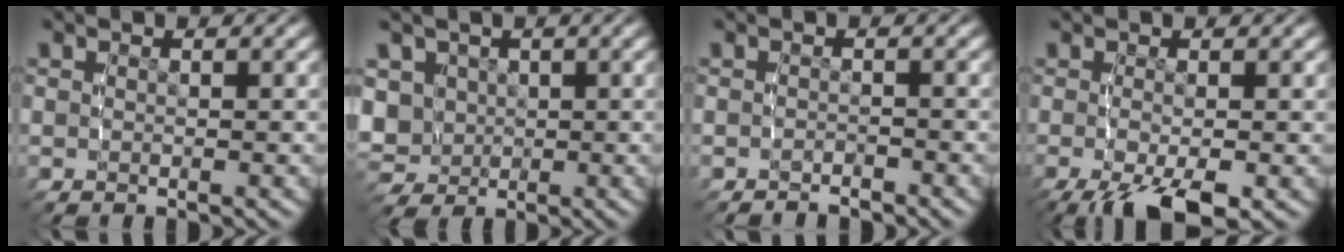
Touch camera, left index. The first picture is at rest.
{"total": 8.7, "force": [-0.1, 8.0, 3.2], "torque": [-0.096, -0.040, 0.010]}
{"total": 1.7, "force": [-1.7, 0.0, 0.0], "torque": [-0.002, -0.003, -0.026]}
{"total": 5.5, "force": [-3.3, 1.5, 4.1], "torque": [-0.083, -0.029, -0.034]}